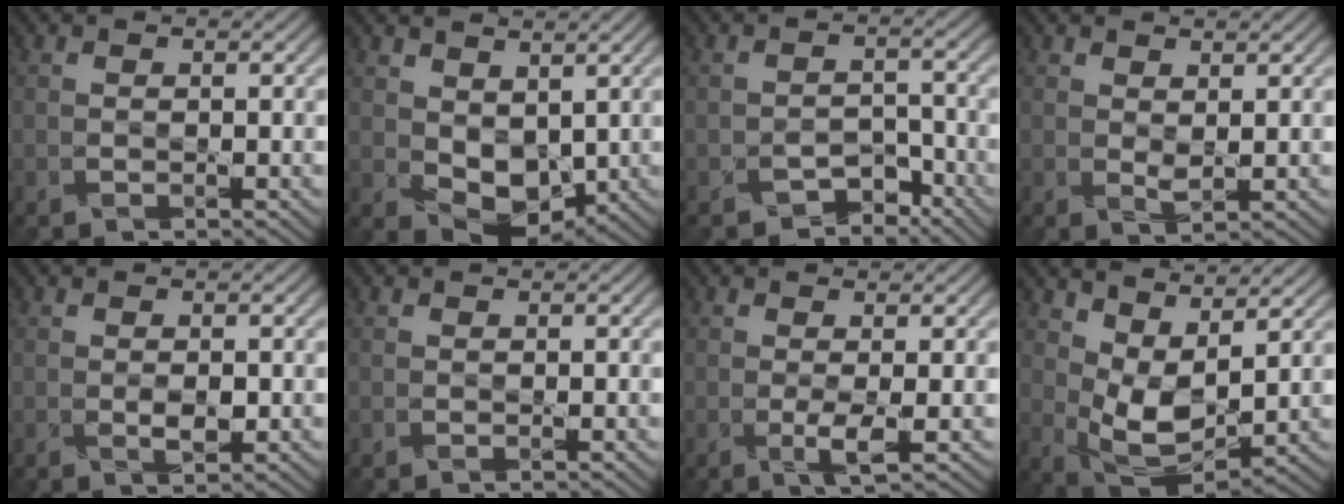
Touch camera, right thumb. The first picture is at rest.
{"total": 5.4, "force": [1.3, 3.7, 3.8], "torque": [-0.077, -0.015, 0.026]}
{"total": 3.7, "force": [-3.1, 1.8, 0.9], "torque": [-0.005, 0.003, -0.054]}
{"total": 1.2, "force": [0.9, 0.3, 0.7], "torque": [-0.019, -0.005, 0.020]}
{"total": 1.5, "force": [-0.1, 0.8, 1.3], "torque": [-0.025, -0.005, 0.001]}
{"total": 0.0}
{"total": 1.9, "force": [-0.1, -0.1, 1.9], "torque": [-0.040, -0.001, -0.006]}
{"total": 8.0, "force": [4.3, 3.8, 5.6], "torque": [-0.126, -0.004, 0.082]}